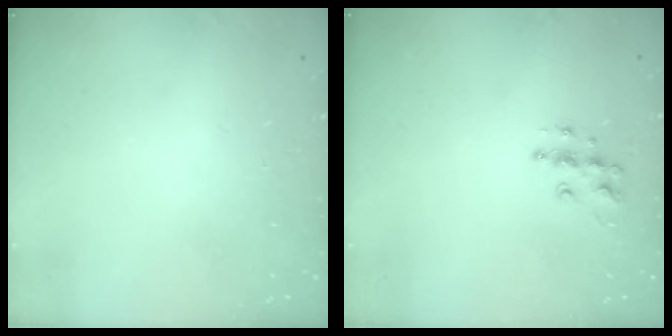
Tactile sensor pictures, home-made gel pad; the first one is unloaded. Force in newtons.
{"total": 8.7, "press": 8.7, "slide": 0.5}